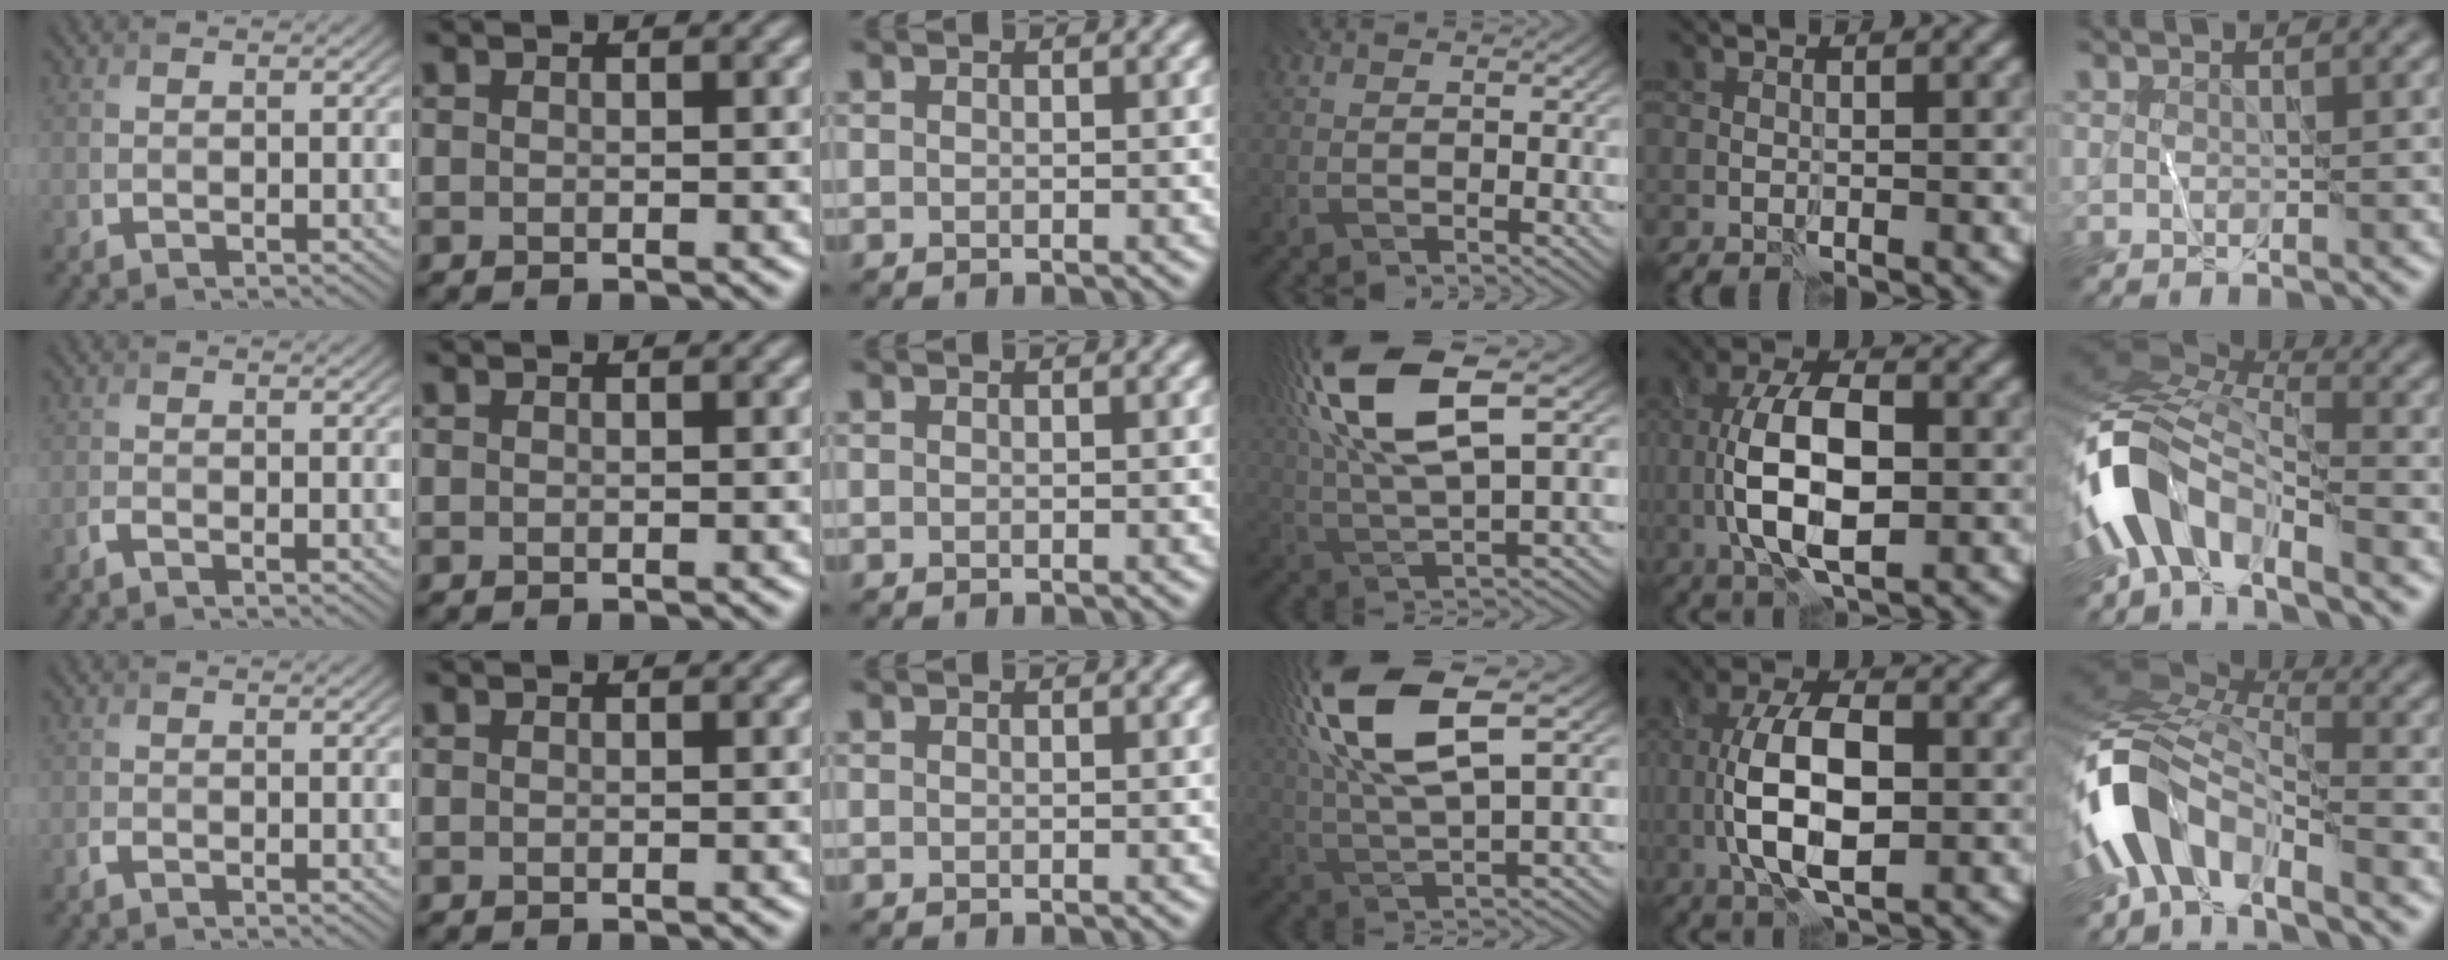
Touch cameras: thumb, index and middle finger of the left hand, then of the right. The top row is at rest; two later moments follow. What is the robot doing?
{"motion": "wipe", "object": "whiteboard"}